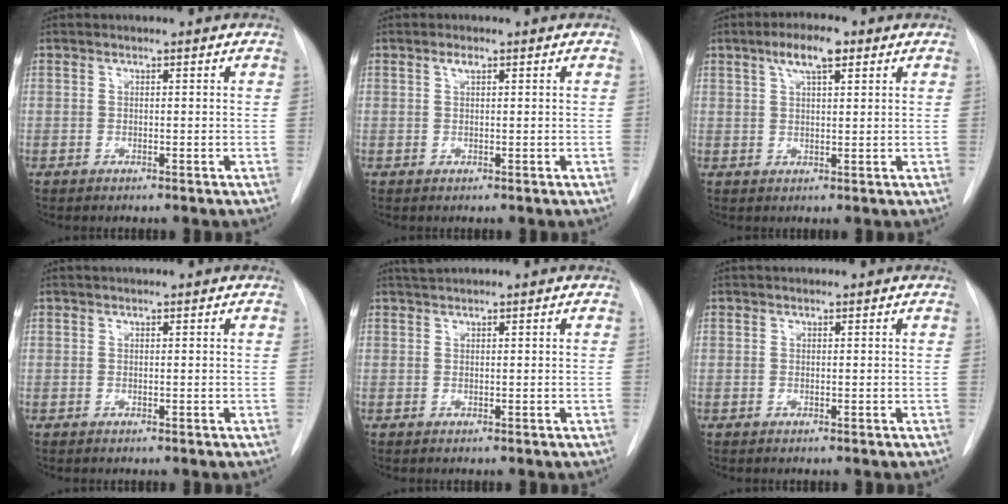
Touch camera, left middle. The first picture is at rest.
{"total": 0.9, "force": [0.5, 0.3, 0.7], "torque": [-0.015, 0.004, 0.008]}
{"total": 5.3, "force": [2.9, 1.4, 4.2], "torque": [-0.081, 0.010, 0.049]}
{"total": 1.2, "force": [1.0, 0.1, 0.5], "torque": [-0.010, 0.014, 0.019]}
{"total": 1.5, "force": [1.4, -0.3, 0.4], "torque": [-0.009, 0.011, 0.031]}
{"total": 0.7, "force": [0.6, 0.2, 0.0], "torque": [-0.010, 0.011, 0.013]}